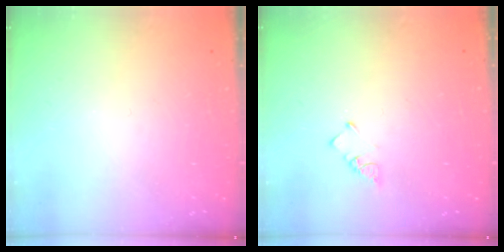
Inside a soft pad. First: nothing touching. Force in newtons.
{"total": 1.9, "press": 1.9, "slide": 0.3}